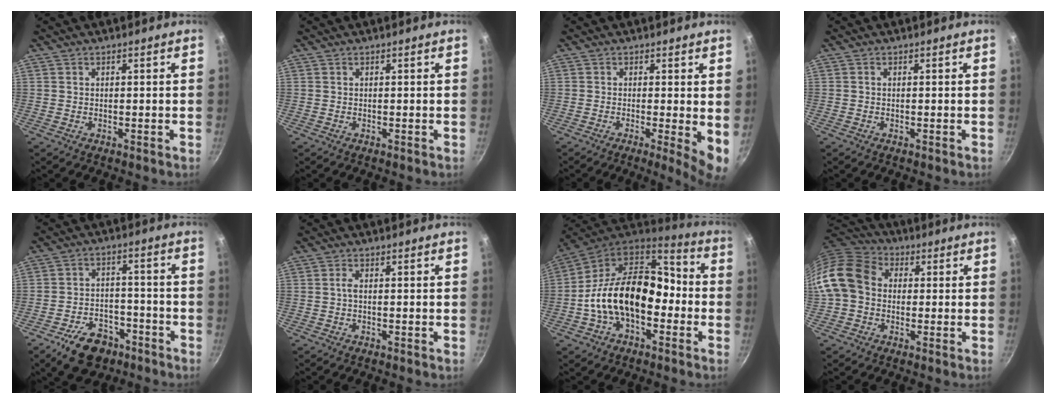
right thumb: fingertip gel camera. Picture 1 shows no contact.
{"total": 0.0}
{"total": 6.1, "force": [-0.4, 1.1, 5.9], "torque": [-0.079, -0.013, -0.005]}
{"total": 0.0}
{"total": 11.0, "force": [-7.0, 6.6, 5.4], "torque": [-0.067, 0.053, -0.107]}
{"total": 1.2, "force": [-0.2, 0.3, 1.2], "torque": [-0.030, 0.004, -0.005]}
{"total": 20.3, "force": [-3.5, 13.0, 15.2], "torque": [-0.230, 0.059, -0.073]}
{"total": 12.3, "force": [0.1, 9.9, 7.3], "torque": [-0.114, 0.028, -0.018]}